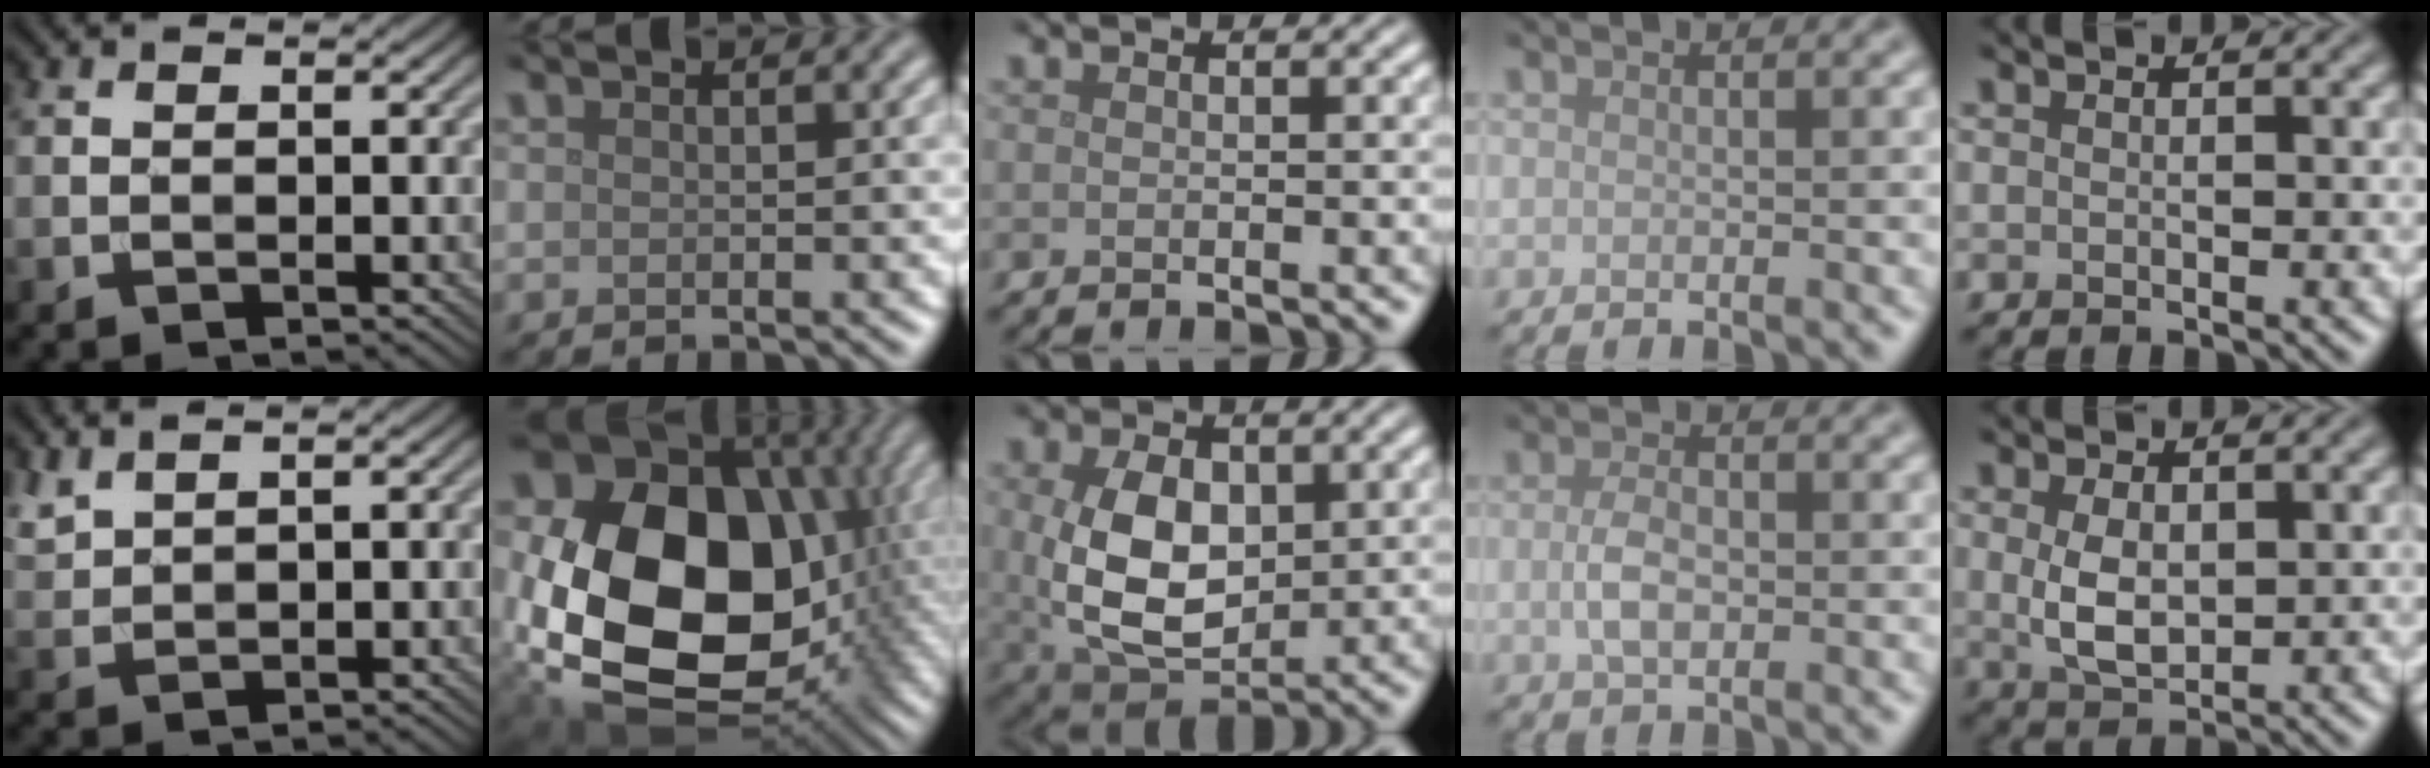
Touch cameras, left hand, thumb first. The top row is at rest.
{"thumb": {"total": 3.0, "force": [2.6, 0.6, 1.2], "torque": [-0.038, 0.007, 0.062]}, "index": {"total": 22.7, "force": [0.0, 17.0, 15.1], "torque": [-0.331, -0.045, 0.029]}, "middle": {"total": 8.6, "force": [0.5, 5.7, 6.4], "torque": [-0.147, -0.016, 0.022]}, "ring": {"total": 2.6, "force": [-0.3, 1.4, 2.1], "torque": [-0.046, -0.001, -0.008]}, "little": {"total": 3.9, "force": [0.4, 2.4, 3.1], "torque": [-0.070, -0.002, 0.014]}}